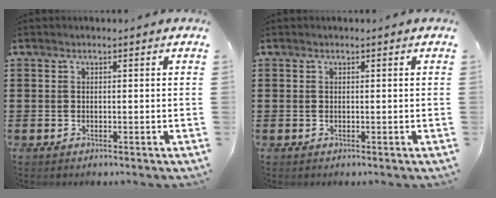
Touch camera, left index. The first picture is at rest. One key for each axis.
{"total": 0.0}